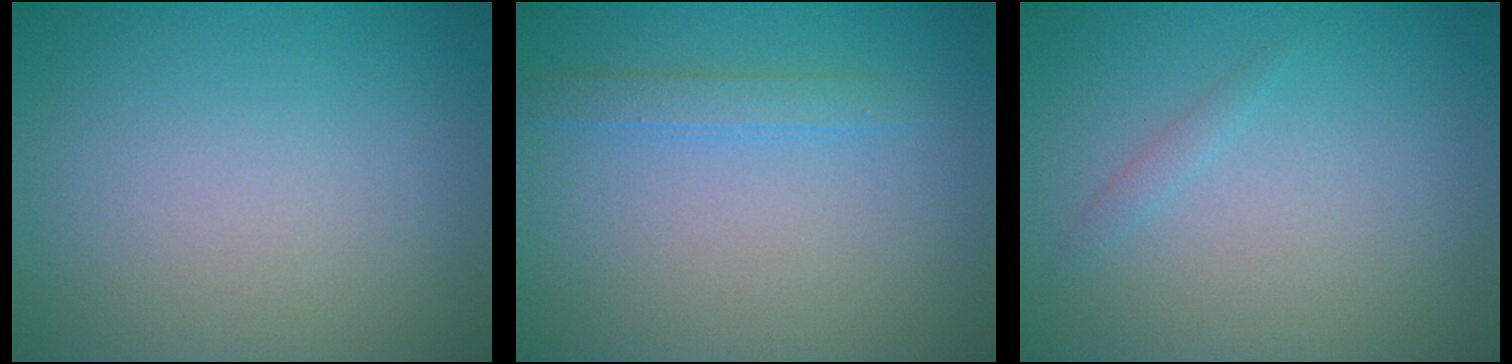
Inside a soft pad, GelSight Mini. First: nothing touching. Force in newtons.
{"total": 1.6, "press": 1.6, "slide": 0.0}
{"total": 0.7, "press": 0.7, "slide": 0.0}